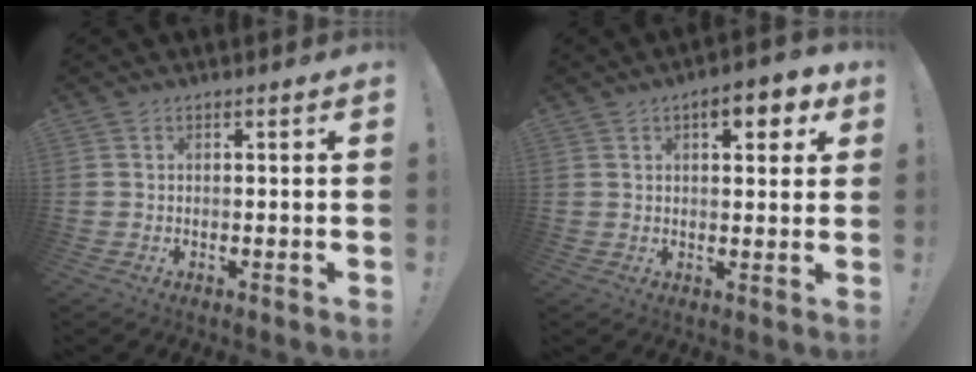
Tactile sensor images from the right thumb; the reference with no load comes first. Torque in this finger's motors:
{"motor_torque": [0.83, 0.94, 0.04, 0.11, 0.06]}